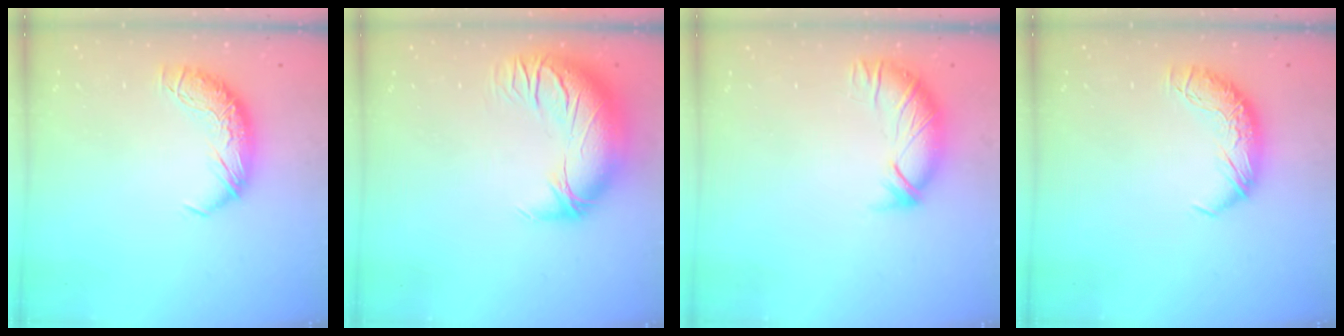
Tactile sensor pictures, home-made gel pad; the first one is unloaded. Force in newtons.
{"total": 5.8, "press": 4.7, "slide": 3.5}
{"total": 3.1, "press": 2.7, "slide": 1.5}
{"total": 0.0}